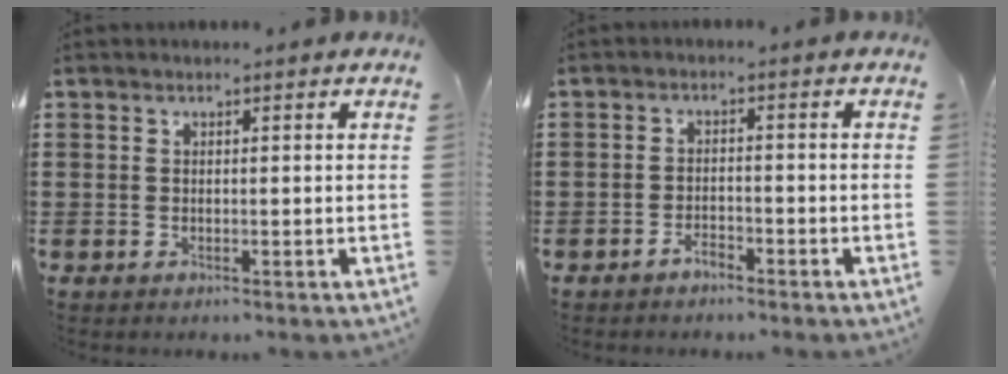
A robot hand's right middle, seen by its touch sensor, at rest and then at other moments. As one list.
[{"total": 2.3, "force": [-2.0, 0.7, 0.8], "torque": [-0.019, 0.003, -0.040]}]